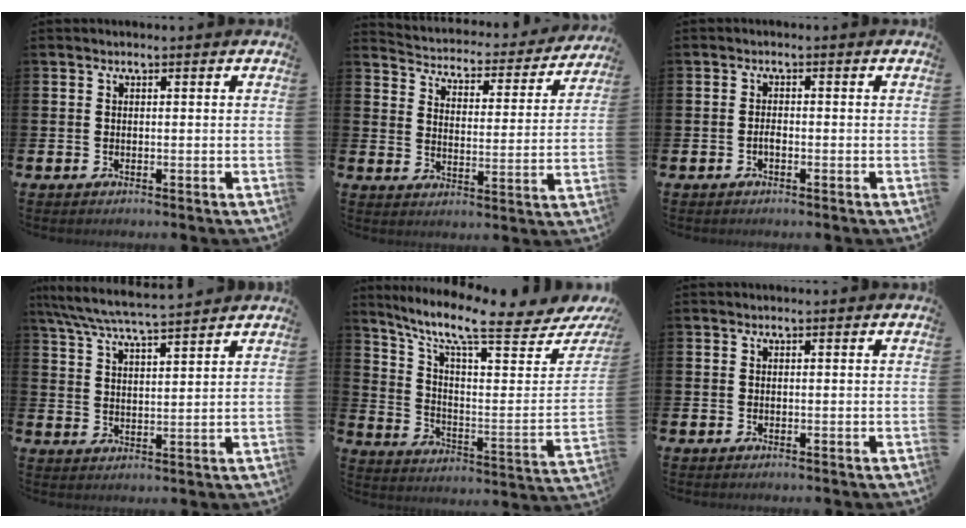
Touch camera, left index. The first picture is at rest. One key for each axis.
{"total": 4.0, "fx": 3.8, "fy": 1.1, "fz": 0.6, "tx": -0.039, "ty": -0.036, "tz": 0.058}
{"total": 1.1, "fx": -0.5, "fy": 0.4, "fz": 0.9, "tx": -0.010, "ty": -0.004, "tz": -0.012}
{"total": 6.6, "fx": 6.2, "fy": 0.4, "fz": 2.2, "tx": -0.067, "ty": -0.031, "tz": 0.111}
{"total": 10.3, "fx": 8.3, "fy": 2.1, "fz": 5.8, "tx": -0.117, "ty": -0.077, "tz": 0.128}
{"total": 0.0}